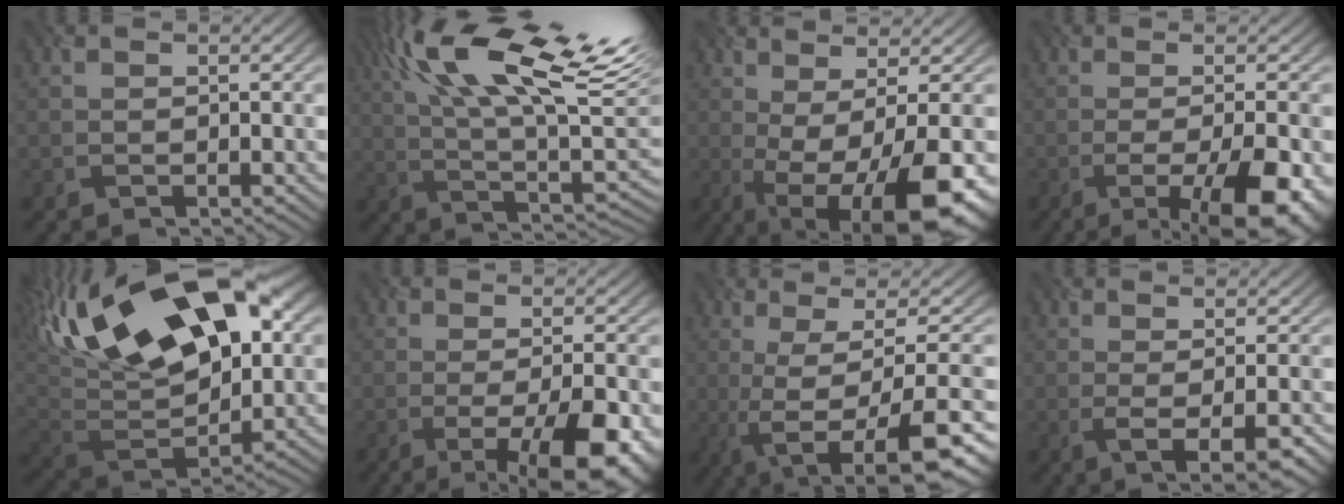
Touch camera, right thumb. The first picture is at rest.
{"total": 19.1, "force": [8.5, 5.9, 16.0], "torque": [-0.278, 0.050, 0.141]}
{"total": 14.4, "force": [-4.5, 4.6, 12.9], "torque": [-0.190, -0.003, -0.044]}
{"total": 13.1, "force": [-6.1, 3.9, 10.9], "torque": [-0.136, 0.005, -0.075]}
{"total": 20.6, "force": [9.6, 10.8, 14.7], "torque": [-0.321, 0.059, 0.173]}
{"total": 13.7, "force": [-6.1, 4.7, 11.4], "torque": [-0.136, 0.007, -0.073]}
{"total": 13.3, "force": [-3.1, 3.2, 12.6], "torque": [-0.160, 0.021, -0.034]}
{"total": 5.5, "force": [-1.3, 1.5, 5.1], "torque": [-0.068, 0.013, -0.010]}